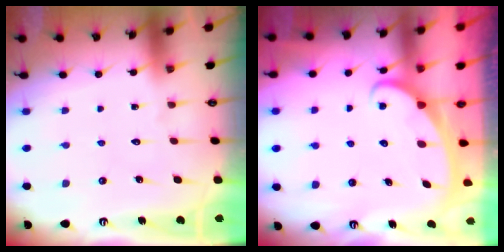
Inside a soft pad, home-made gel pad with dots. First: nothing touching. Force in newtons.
{"total": 2.4, "press": 2.4, "slide": 0.4}